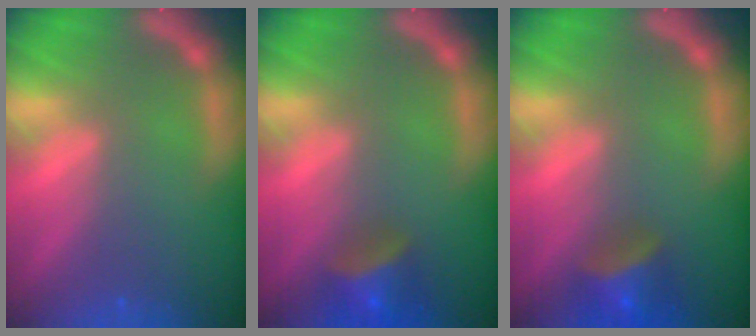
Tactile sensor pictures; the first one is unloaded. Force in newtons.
{"total": 4.5}
{"total": 4.5}